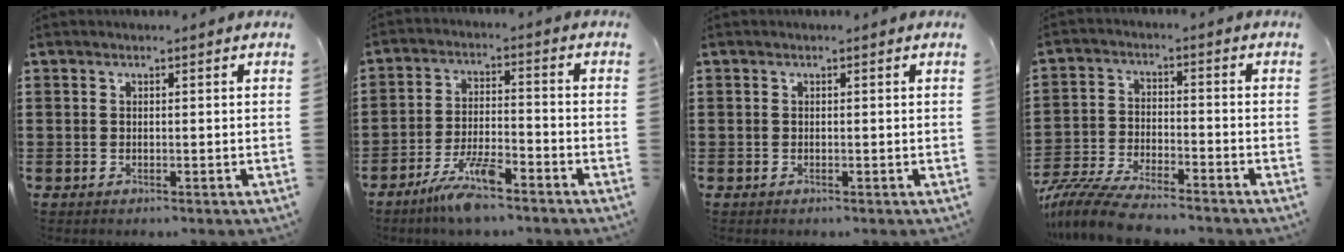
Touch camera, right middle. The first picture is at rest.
{"total": 7.4, "force": [-5.5, 1.3, 4.7], "torque": [-0.099, -0.003, -0.104]}
{"total": 0.0}
{"total": 7.7, "force": [-7.2, 0.8, 2.7], "torque": [-0.068, 0.000, -0.144]}